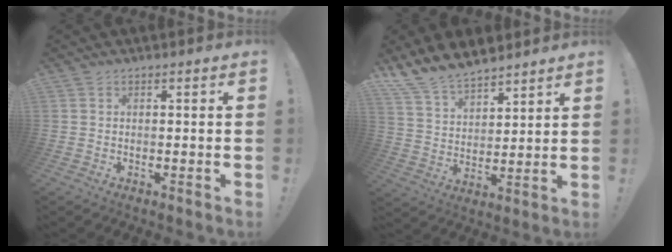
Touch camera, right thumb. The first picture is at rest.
{"total": 11.2, "force": [10.1, 4.1, 2.7], "torque": [-0.073, -0.073, 0.195]}